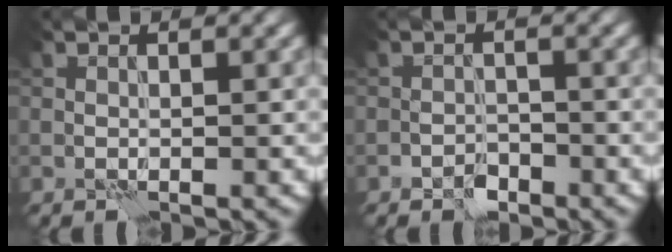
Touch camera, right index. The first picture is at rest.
{"total": 1.2, "force": [-1.0, 0.6, 0.3], "torque": [0.001, 0.006, -0.021]}